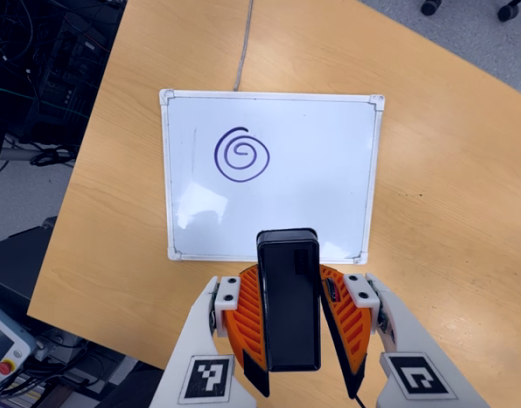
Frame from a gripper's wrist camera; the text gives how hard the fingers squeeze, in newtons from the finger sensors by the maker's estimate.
{"total": 5.7, "left": 5.3, "right": 6.1}